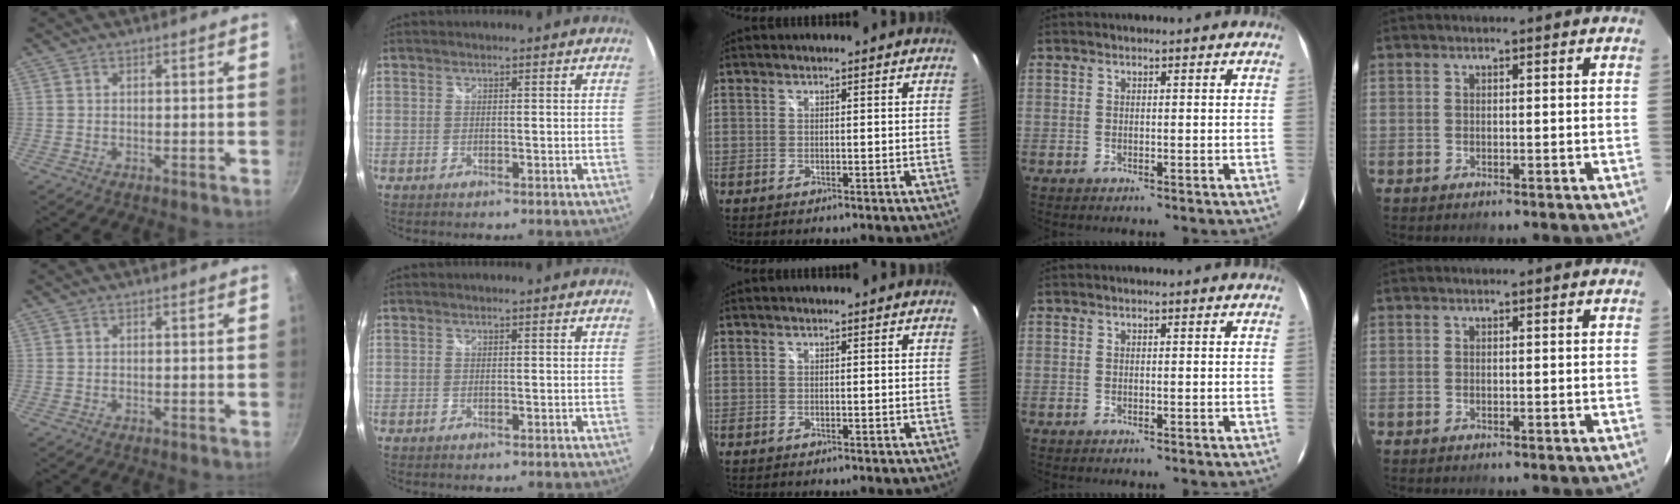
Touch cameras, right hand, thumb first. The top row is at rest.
{}